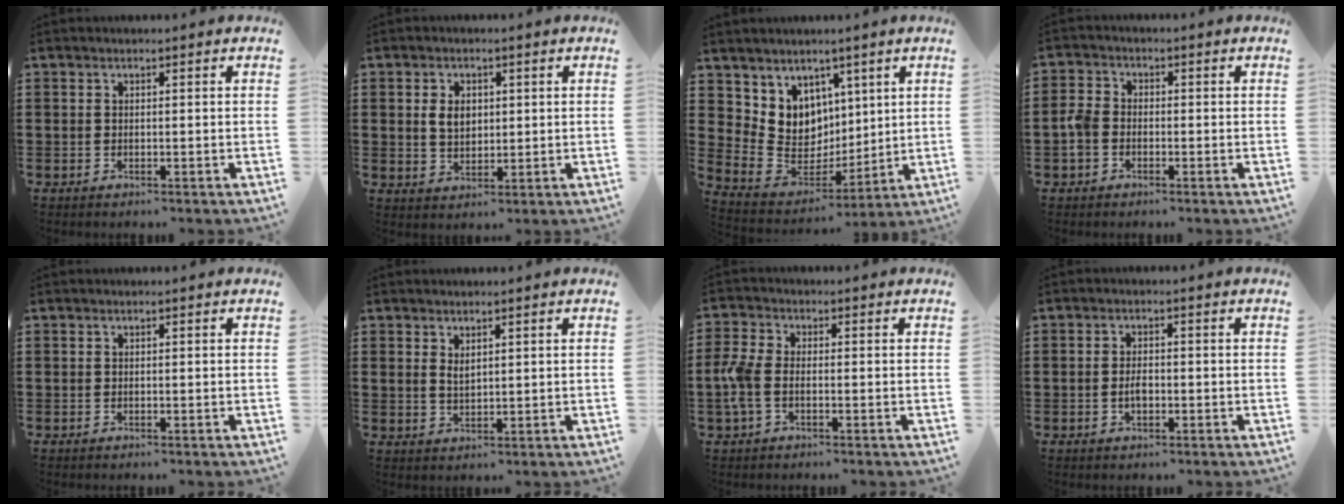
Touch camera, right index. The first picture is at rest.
{"total": 3.7, "force": [0.7, 2.6, 2.6], "torque": [-0.049, 0.008, 0.010]}
{"total": 7.8, "force": [3.9, 6.8, 0.2], "torque": [-0.049, -0.050, 0.080]}
{"total": 3.3, "force": [-1.2, 2.3, 2.0], "torque": [-0.067, -0.004, -0.032]}
{"total": 0.0}
{"total": 1.8, "force": [1.3, 0.8, 0.9], "torque": [-0.019, 0.003, 0.024]}
{"total": 4.0, "force": [-1.2, 2.1, 3.2], "torque": [-0.094, -0.008, -0.032]}
{"total": 2.2, "force": [-0.4, 1.0, 1.8], "torque": [-0.035, 0.002, -0.008]}